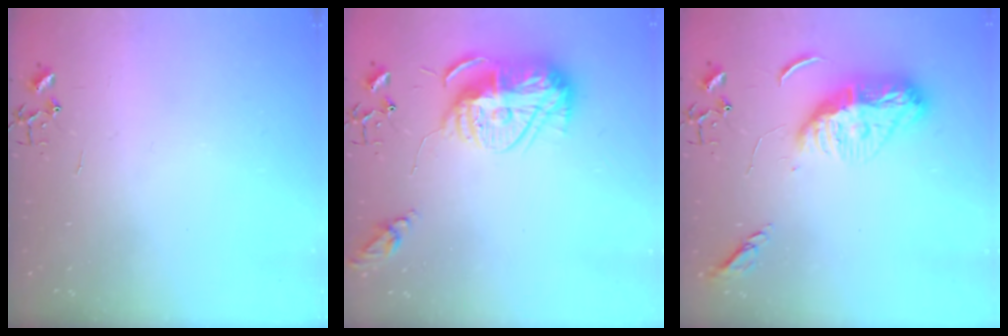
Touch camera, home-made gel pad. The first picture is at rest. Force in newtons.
{"total": 14.4, "press": 14.3, "slide": 1.4}
{"total": 14.0, "press": 14.0, "slide": 1.2}